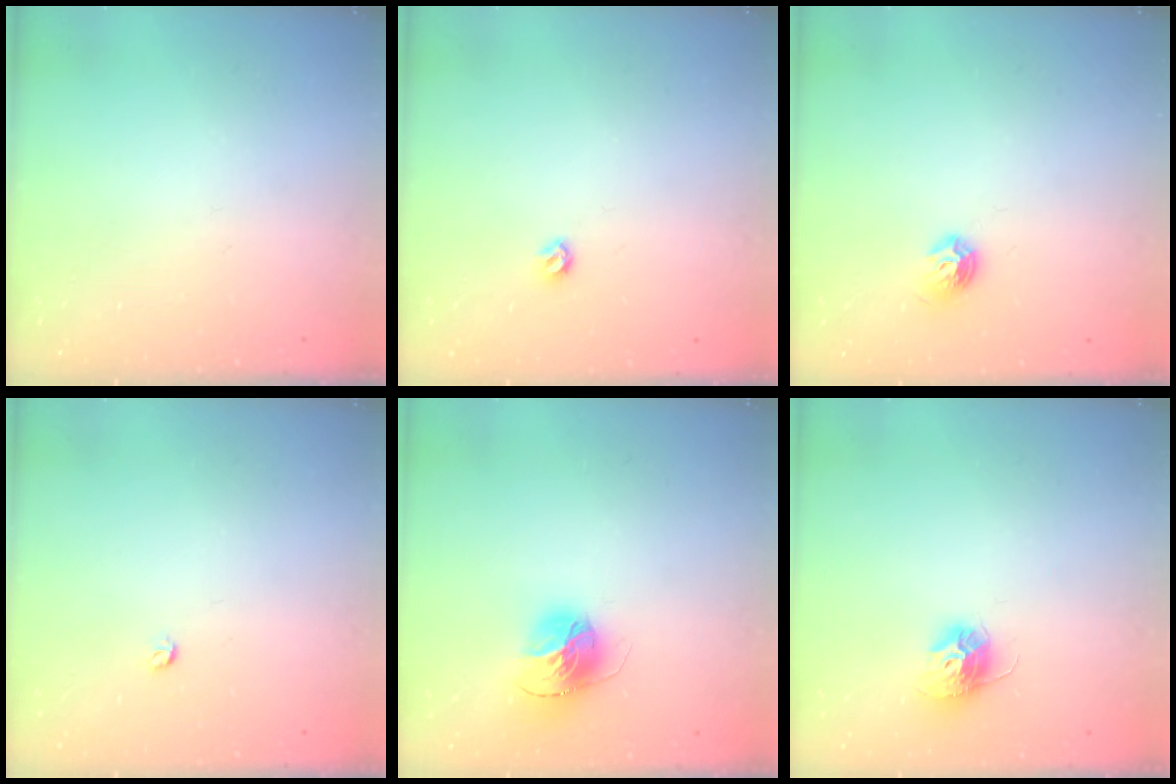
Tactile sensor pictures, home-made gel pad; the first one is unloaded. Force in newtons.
{"total": 4.9, "press": 4.8, "slide": 0.8}
{"total": 7.0, "press": 6.9, "slide": 0.7}
{"total": 3.2, "press": 3.2, "slide": 0.4}
{"total": 15.4, "press": 15.3, "slide": 1.7}
{"total": 10.5, "press": 10.4, "slide": 0.9}